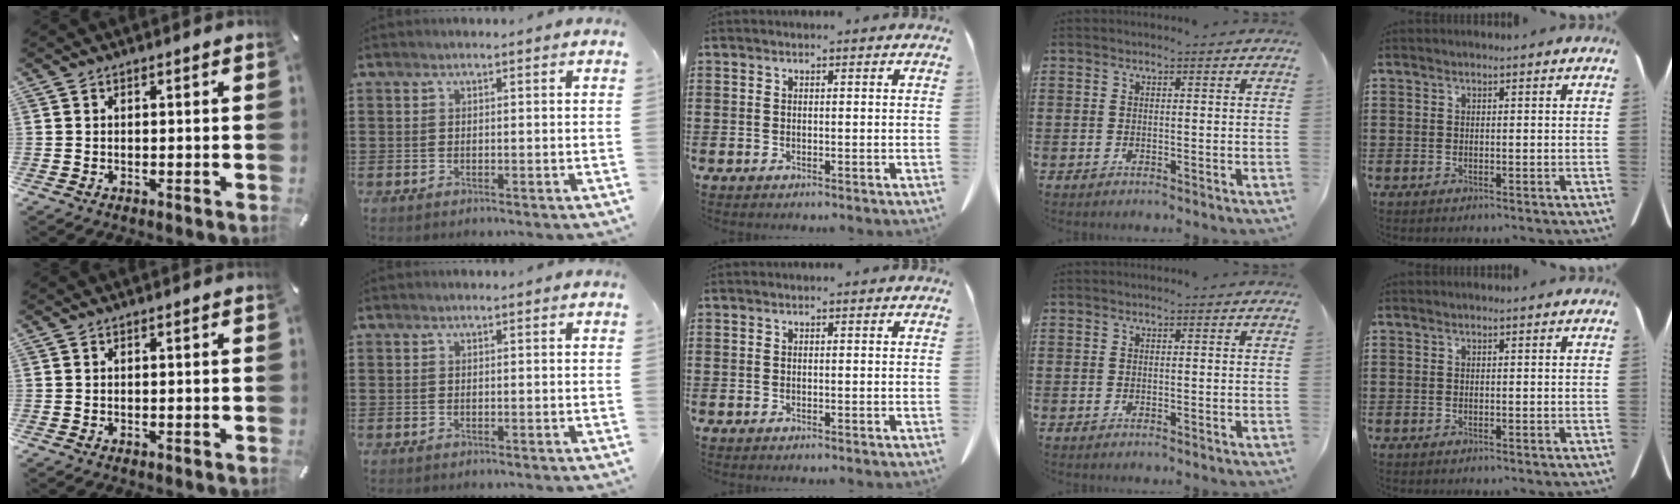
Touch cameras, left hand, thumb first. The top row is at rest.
{}